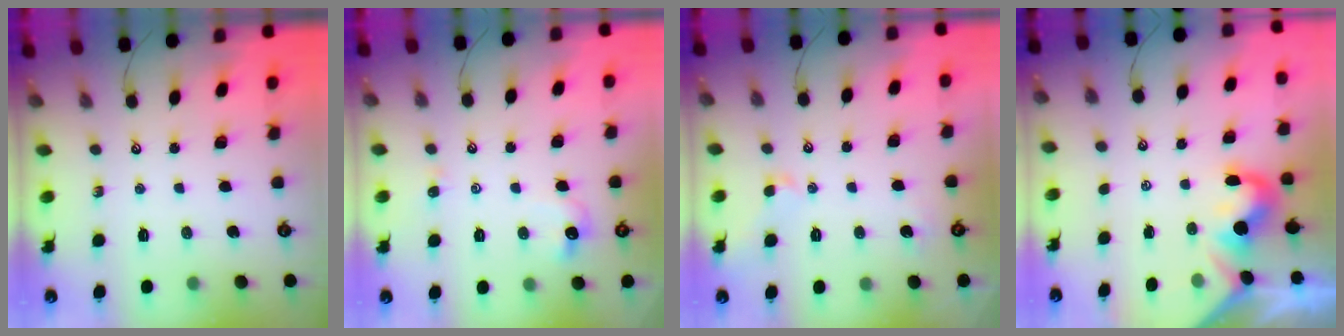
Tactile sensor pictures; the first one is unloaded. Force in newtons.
{"total": 2.4, "press": 2.3, "slide": 0.7}
{"total": 2.3, "press": 2.2, "slide": 0.7}
{"total": 1.8, "press": 1.6, "slide": 0.8}